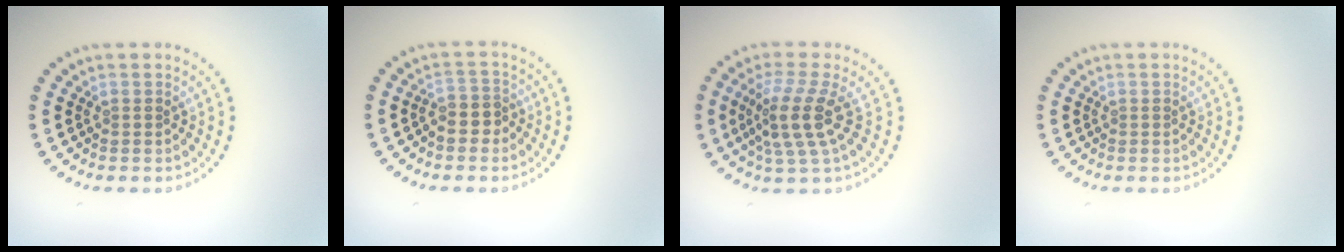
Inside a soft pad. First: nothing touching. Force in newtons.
{"total": 2.4, "press": 2.2, "slide": 1.1}
{"total": 4.1, "press": 3.1, "slide": 2.6}
{"total": 0.0}